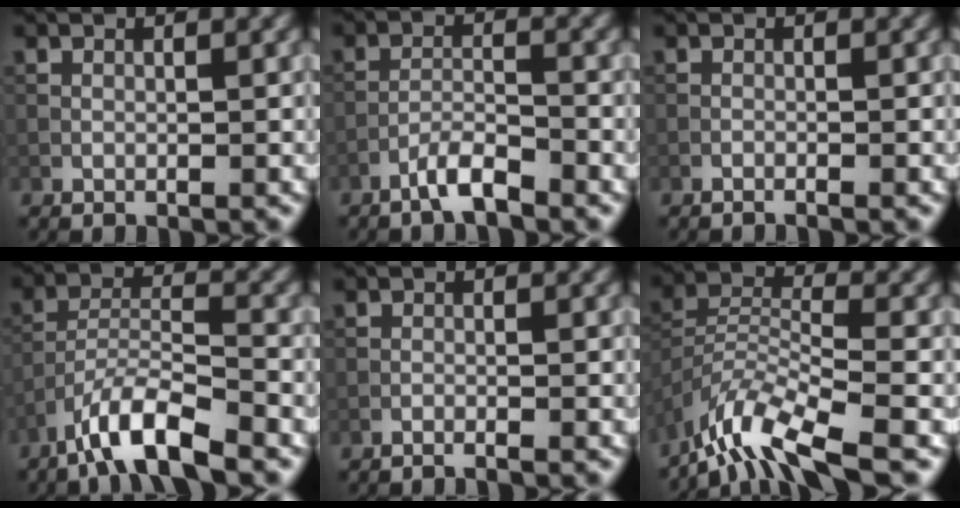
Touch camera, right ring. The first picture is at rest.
{"total": 2.9, "force": [-2.3, 0.4, 1.7], "torque": [-0.031, 0.008, -0.048]}
{"total": 0.7, "force": [-0.6, 0.0, 0.3], "torque": [-0.008, 0.004, -0.015]}
{"total": 6.4, "force": [-4.7, 1.3, 4.2], "torque": [-0.074, 0.001, -0.091]}
{"total": 1.0, "force": [-0.9, 0.0, 0.5], "torque": [-0.011, 0.005, -0.022]}
{"total": 7.9, "force": [-6.4, 1.7, 4.3], "torque": [-0.078, -0.007, -0.130]}